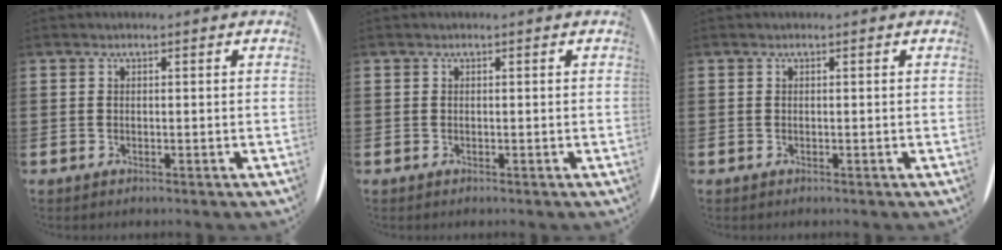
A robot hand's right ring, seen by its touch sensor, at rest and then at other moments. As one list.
[{"total": 0.0}, {"total": 0.0}]